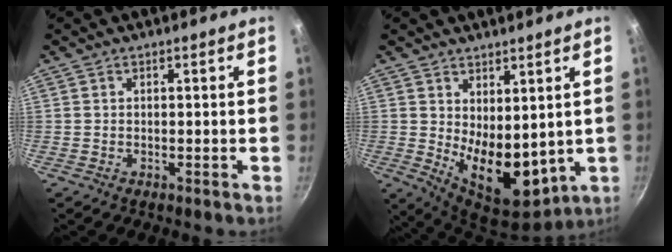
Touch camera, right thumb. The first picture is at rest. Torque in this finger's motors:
{"motor_torque": [-0.55, 1.67, 0.94, 0.02, 0.14]}